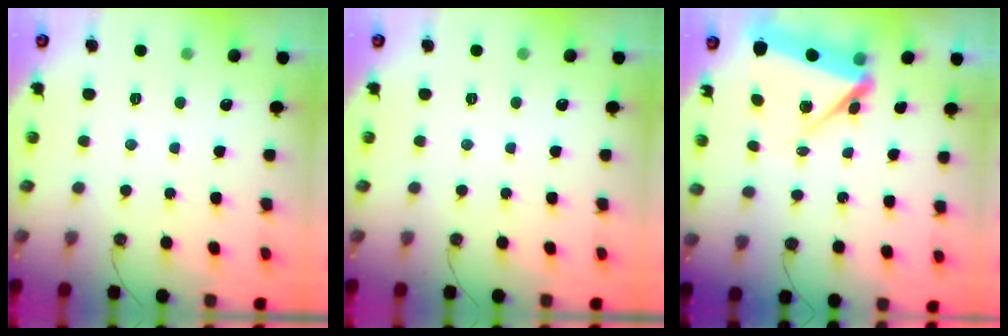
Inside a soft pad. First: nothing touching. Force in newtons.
{"total": 0.0}
{"total": 7.5, "press": 7.3, "slide": 1.8}